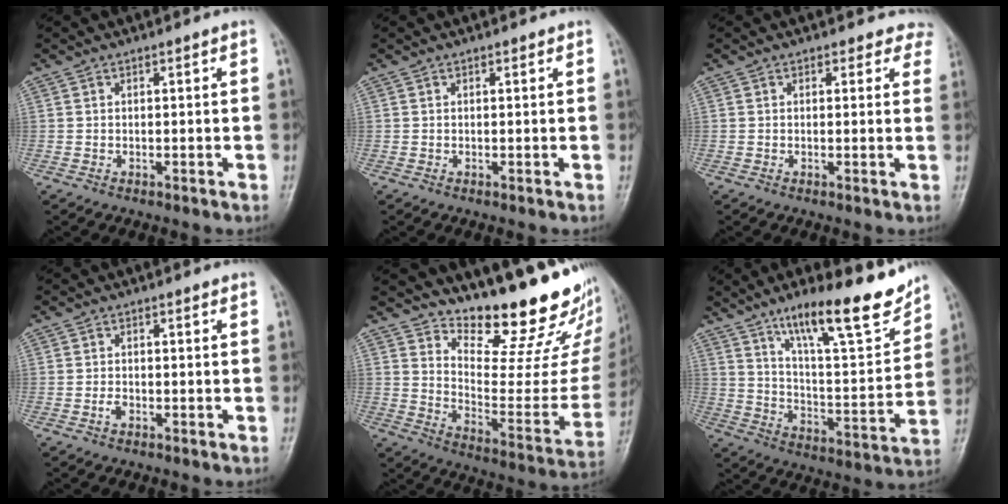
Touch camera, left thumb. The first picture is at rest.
{"total": 0.0}
{"total": 4.1, "force": [3.5, 2.3, -0.1], "torque": [0.043, -0.013, 0.012]}
{"total": 1.2, "force": [-0.6, 0.8, 0.8], "torque": [-0.013, 0.001, -0.012]}
{"total": 20.8, "force": [17.5, 5.9, 9.7], "torque": [-0.089, -0.147, 0.246]}
{"total": 19.2, "force": [13.3, 4.5, 13.1], "torque": [-0.169, -0.074, 0.218]}